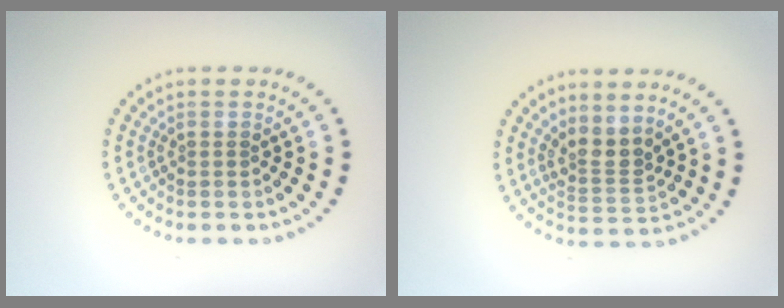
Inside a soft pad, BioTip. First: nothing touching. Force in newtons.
{"total": 2.6, "press": 1.9, "slide": 1.8}